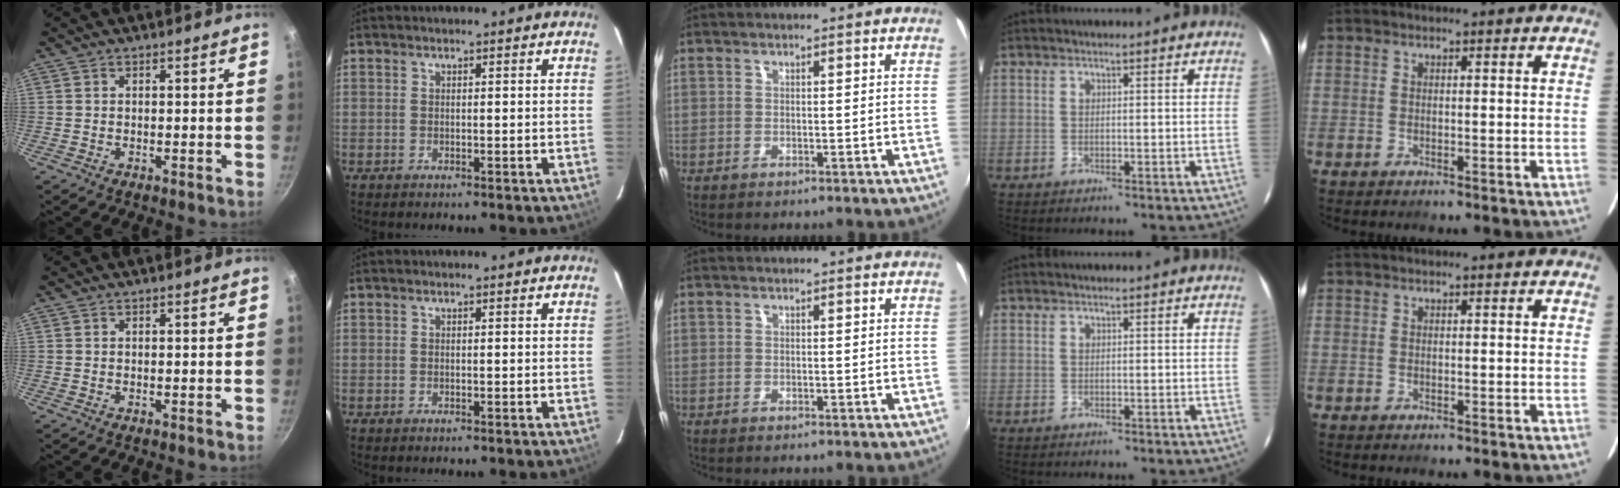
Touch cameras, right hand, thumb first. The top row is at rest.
{}